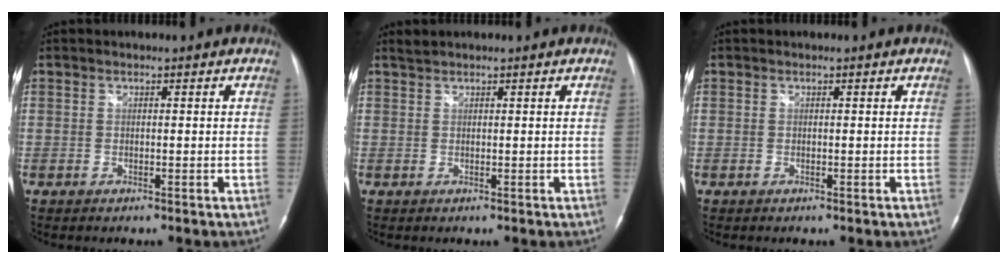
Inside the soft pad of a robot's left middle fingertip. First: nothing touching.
{"total": 0.9, "force": [0.9, -0.1, 0.0], "torque": [-0.008, 0.007, 0.023]}
{"total": 0.0}